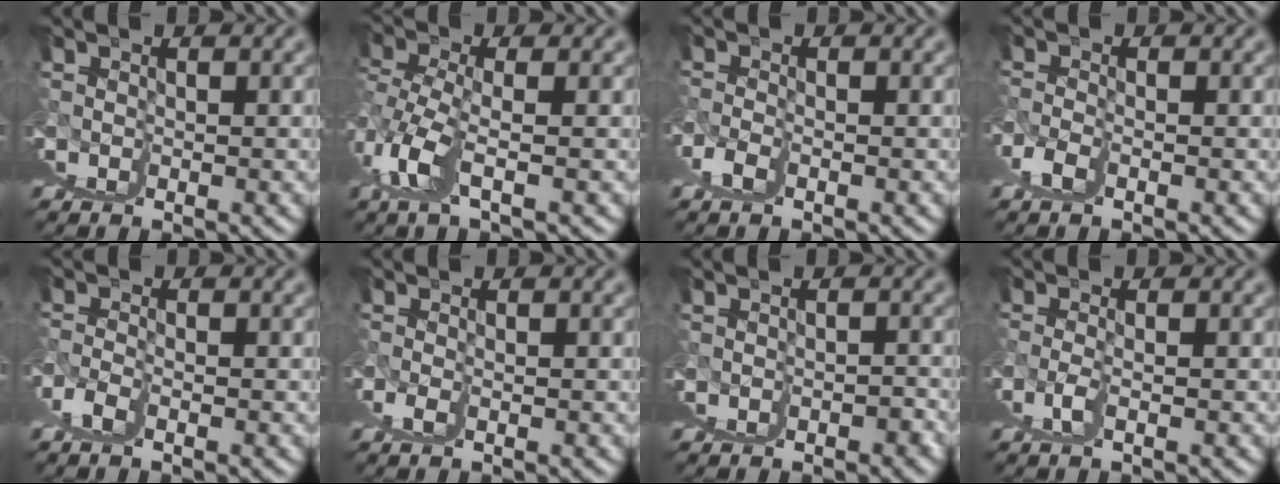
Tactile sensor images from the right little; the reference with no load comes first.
{"total": 5.8, "force": [0.6, -5.7, -0.4], "torque": [0.016, 0.009, 0.023]}
{"total": 2.7, "force": [-0.5, -2.5, -1.0], "torque": [0.015, -0.003, 0.005]}
{"total": 2.5, "force": [-0.2, -2.4, -0.8], "torque": [0.011, 0.000, 0.008]}
{"total": 2.6, "force": [0.0, -2.6, -0.6], "torque": [0.012, 0.006, 0.008]}
{"total": 1.8, "force": [-0.6, -1.5, -0.8], "torque": [0.012, -0.003, -0.001]}
{"total": 1.7, "force": [-1.0, -0.9, -1.0], "torque": [0.015, 0.001, -0.016]}
{"total": 1.6, "force": [-1.5, -0.3, 0.5], "torque": [-0.014, -0.002, -0.015]}